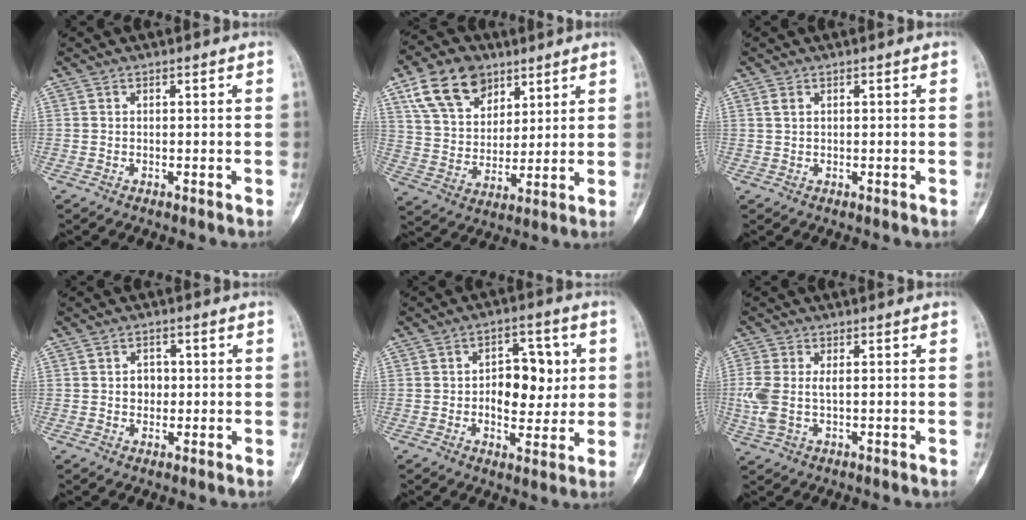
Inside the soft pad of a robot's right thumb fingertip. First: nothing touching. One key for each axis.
{"total": 14.4, "fx": 8.1, "fy": 9.5, "fz": 7.3, "tx": -0.105, "ty": -0.023, "tz": 0.154}
{"total": 1.3, "fx": 0.6, "fy": 0.8, "fz": 0.8, "tx": -0.019, "ty": 0.004, "tz": 0.015}
{"total": 3.0, "fx": 0.1, "fy": 2.5, "fz": 1.5, "tx": -0.001, "ty": 0.004, "tz": 0.001}
{"total": 10.4, "fx": 0.9, "fy": 6.6, "fz": 8.0, "tx": -0.067, "ty": 0.004, "tz": 0.016}
{"total": 6.6, "fx": 0.2, "fy": 3.7, "fz": 5.4, "tx": -0.151, "ty": 0.005, "tz": 0.007}